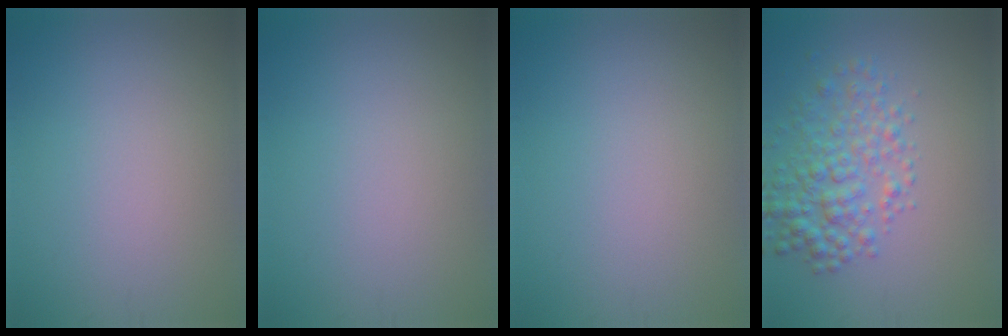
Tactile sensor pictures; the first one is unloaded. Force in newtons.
{"total": 0.0}
{"total": 0.0}
{"total": 4.3, "press": 4.3, "slide": 0.2}